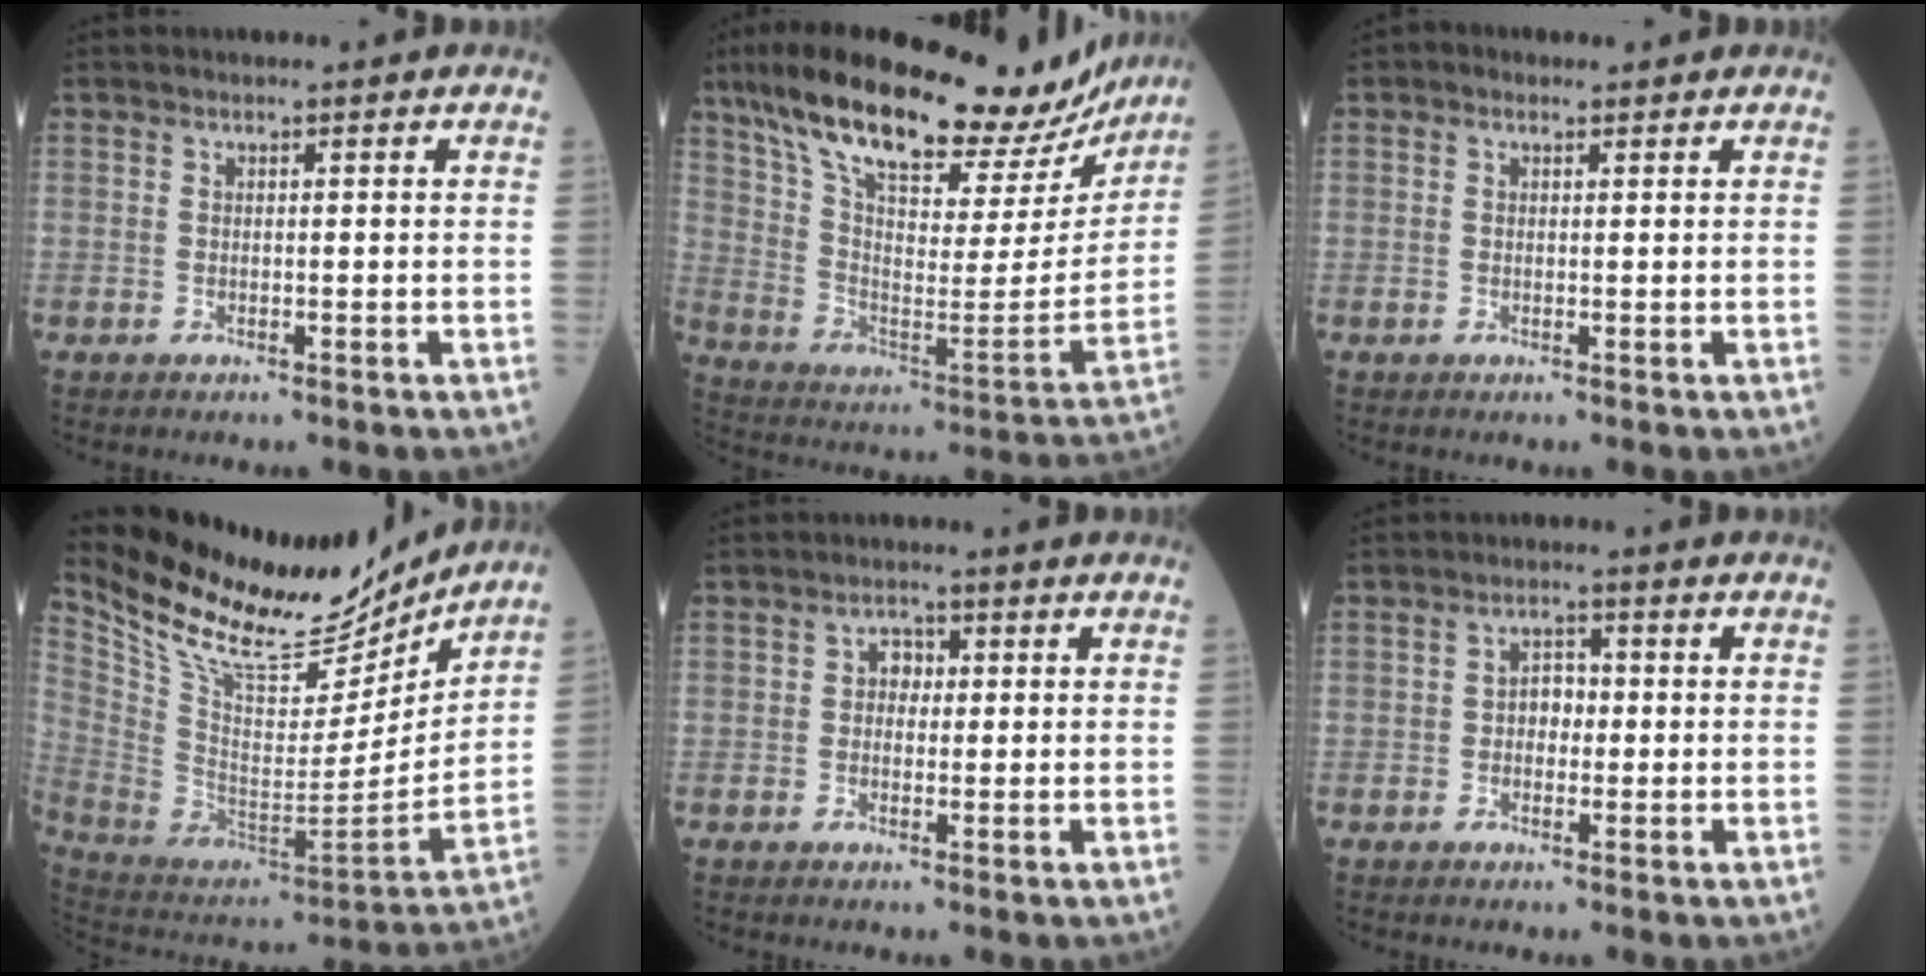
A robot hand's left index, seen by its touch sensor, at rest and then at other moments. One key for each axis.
{"total": 29.3, "fx": 24.1, "fy": 8.5, "fz": 14.4, "tx": -0.242, "ty": 0.005, "tz": 0.347}
{"total": 1.3, "fx": 0.6, "fy": 0.9, "fz": 0.6, "tx": -0.016, "ty": 0.010, "tz": 0.006}
{"total": 22.5, "fx": 20.1, "fy": 5.3, "fz": 8.5, "tx": -0.167, "ty": -0.037, "tz": 0.334}
{"total": 2.3, "fx": 0.1, "fy": 1.7, "fz": 1.5, "tx": -0.020, "ty": 0.008, "tz": -0.003}
{"total": 2.8, "fx": -0.4, "fy": 1.9, "fz": 2.0, "tx": -0.028, "ty": 0.009, "tz": -0.012}